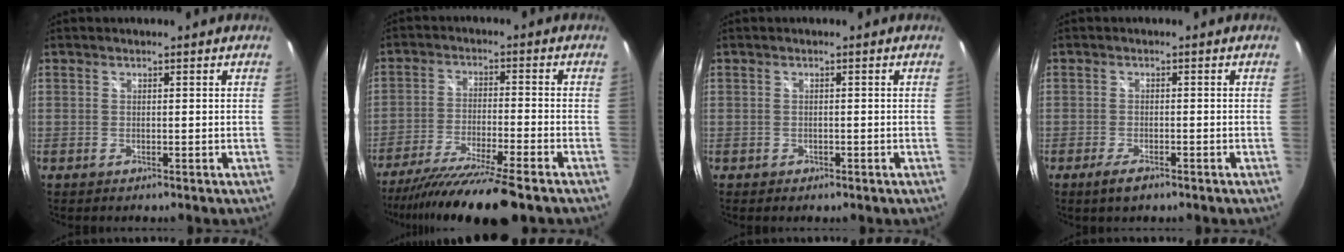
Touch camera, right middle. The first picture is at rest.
{"total": 15.3, "force": [-12.7, -0.2, 8.6], "torque": [-0.170, -0.035, -0.214]}
{"total": 1.0, "force": [-0.6, 0.7, 0.3], "torque": [-0.005, -0.002, -0.007]}
{"total": 3.2, "force": [-2.2, 0.9, 2.1], "torque": [-0.050, -0.007, -0.041]}